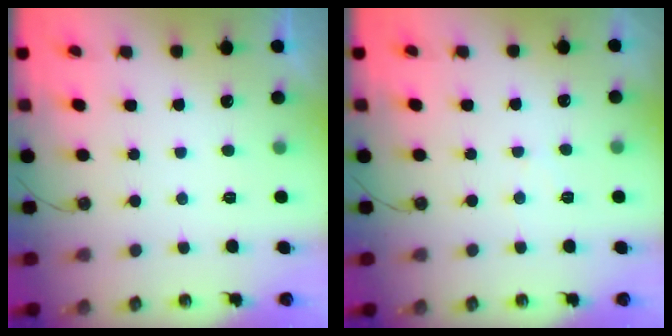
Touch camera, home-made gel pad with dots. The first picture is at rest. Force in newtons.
{"total": 3.9, "press": 3.9, "slide": 0.7}